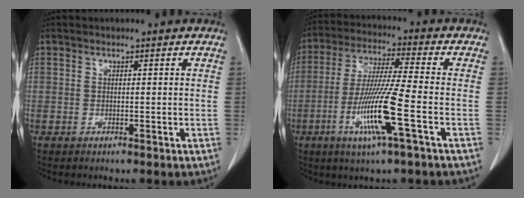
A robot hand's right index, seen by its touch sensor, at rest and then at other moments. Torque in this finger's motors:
{"motor_torque": [1.79, -0.35, 0.94, 0.21]}